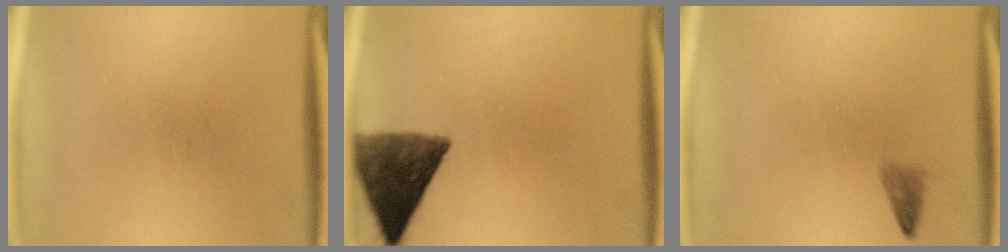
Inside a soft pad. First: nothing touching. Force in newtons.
{"total": 10.7}
{"total": 1.2}